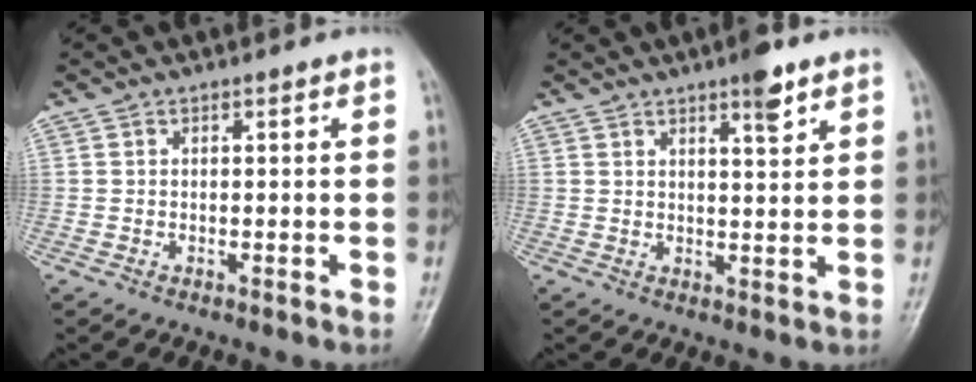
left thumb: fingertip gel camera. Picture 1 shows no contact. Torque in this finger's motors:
{"motor_torque": [1.27, 0.21, 0.67, -0.45, 0.01]}